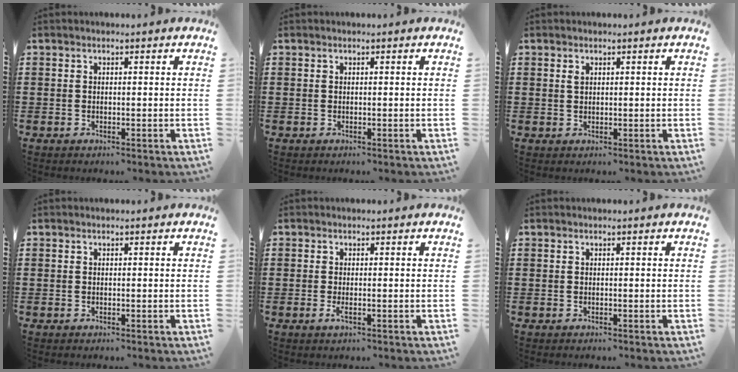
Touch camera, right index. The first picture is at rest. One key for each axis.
{"total": 0.0}
{"total": 1.0, "fx": 0.4, "fy": 0.5, "fz": 0.7, "tx": -0.017, "ty": 0.002, "tz": 0.008}
{"total": 0.0}
{"total": 1.3, "fx": -0.5, "fy": 0.2, "fz": 1.2, "tx": -0.028, "ty": -0.008, "tz": -0.009}
{"total": 0.0}